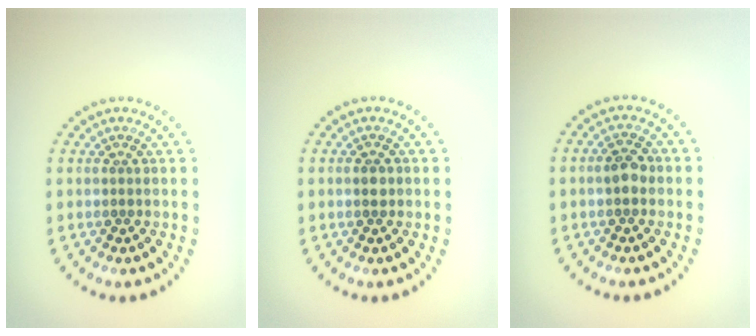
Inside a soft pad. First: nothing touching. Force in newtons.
{"total": 1.2, "press": 1.2, "slide": 0.1}
{"total": 1.9, "press": 1.9, "slide": 0.3}